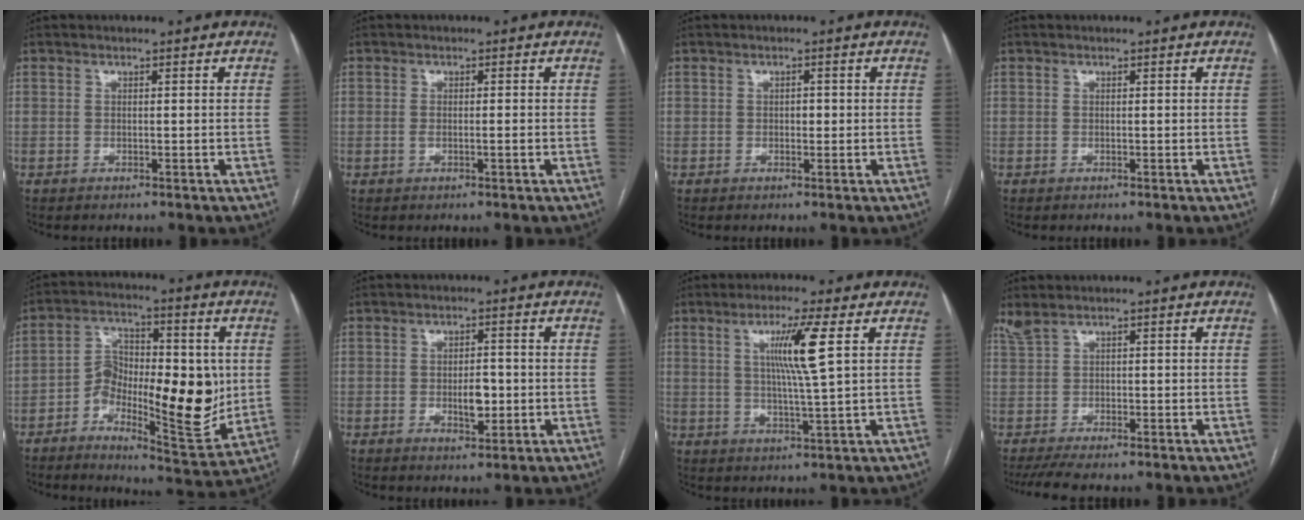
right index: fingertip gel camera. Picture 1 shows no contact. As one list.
[{"total": 1.6, "force": [-0.2, 0.3, 1.6], "torque": [-0.031, 0.001, 0.000]}, {"total": 1.2, "force": [0.0, 0.7, 0.9], "torque": [-0.012, 0.002, -0.001]}, {"total": 0.0}, {"total": 15.4, "force": [-2.2, 6.0, 14.0], "torque": [-0.224, 0.009, -0.032]}, {"total": 4.1, "force": [-0.7, 1.7, 3.7], "torque": [-0.057, 0.000, -0.006]}, {"total": 7.6, "force": [2.3, -1.0, 7.2], "torque": [-0.132, -0.004, 0.044]}, {"total": 3.2, "force": [-0.9, 0.9, 2.9], "torque": [-0.077, 0.008, -0.013]}]